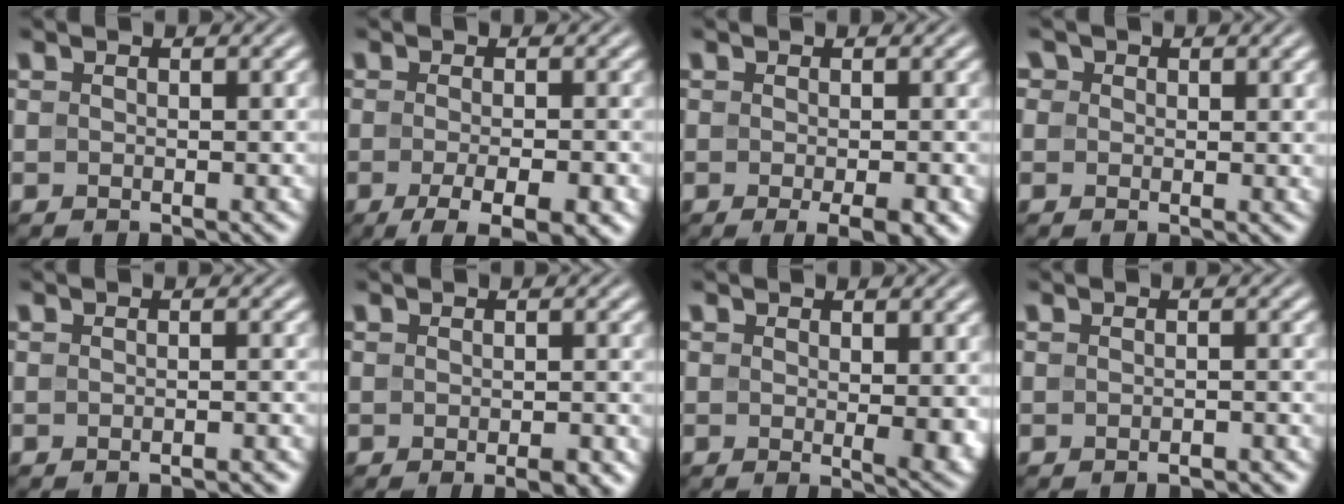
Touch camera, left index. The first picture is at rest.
{"total": 5.4, "force": [-2.6, 1.5, 4.5], "torque": [-0.071, -0.006, -0.035]}
{"total": 2.8, "force": [-1.1, 0.5, 2.5], "torque": [-0.037, -0.006, -0.015]}
{"total": 2.0, "force": [0.9, 1.6, 0.6], "torque": [-0.006, 0.003, -0.001]}
{"total": 1.8, "force": [-1.6, 0.3, 0.8], "torque": [0.003, 0.007, -0.020]}
{"total": 1.9, "force": [-1.1, 0.4, 1.5], "torque": [-0.020, -0.003, -0.014]}
{"total": 2.6, "force": [0.4, 0.8, 2.4], "torque": [-0.029, -0.010, 0.008]}
{"total": 1.5, "force": [-1.4, 0.3, 0.6], "torque": [-0.004, 0.004, -0.017]}